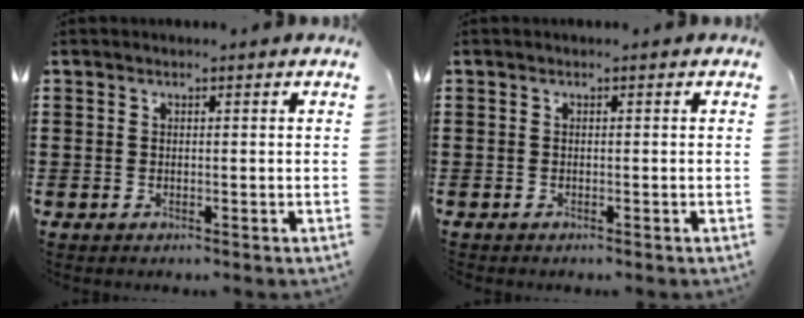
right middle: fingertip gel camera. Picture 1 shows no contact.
{"total": 0.0}